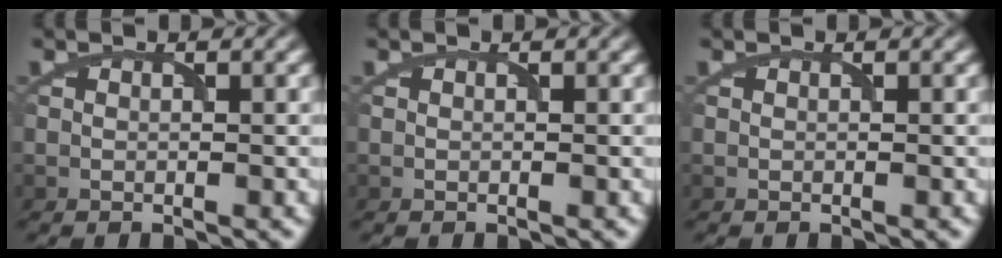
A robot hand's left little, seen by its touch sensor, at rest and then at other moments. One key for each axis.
{"total": 0.0}
{"total": 0.0}